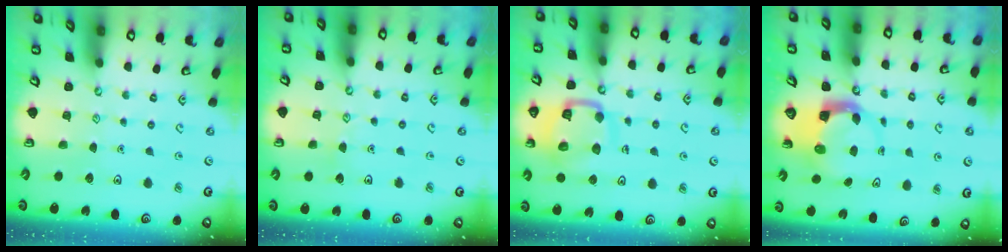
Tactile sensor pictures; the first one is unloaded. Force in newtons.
{"total": 3.8, "press": 3.7, "slide": 0.3}
{"total": 13.4, "press": 13.4, "slide": 1.4}
{"total": 3.8, "press": 3.8, "slide": 0.6}